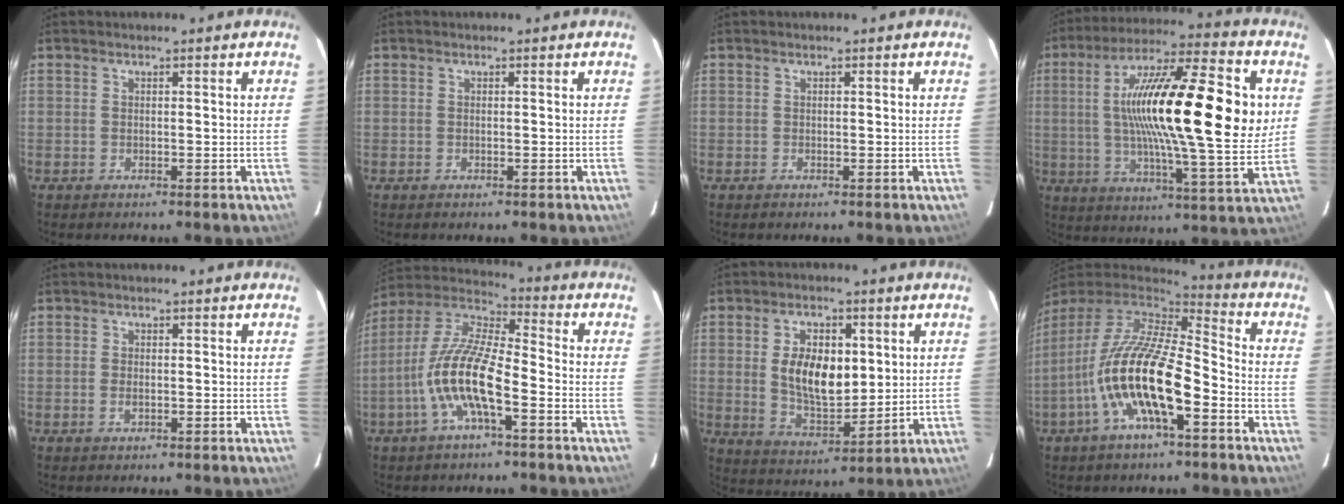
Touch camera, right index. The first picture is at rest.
{"total": 0.0}
{"total": 0.0}
{"total": 25.8, "force": [4.4, 4.9, 24.9], "torque": [-0.422, 0.016, 0.057]}
{"total": 1.4, "force": [-0.4, 0.7, 1.1], "torque": [-0.022, -0.001, -0.007]}
{"total": 13.4, "force": [-5.1, 3.3, 11.9], "torque": [-0.243, -0.001, -0.106]}
{"total": 11.5, "force": [2.0, 6.1, 9.6], "torque": [-0.179, 0.000, 0.047]}
{"total": 18.1, "force": [-6.9, 5.4, 15.8], "torque": [-0.302, -0.025, -0.135]}